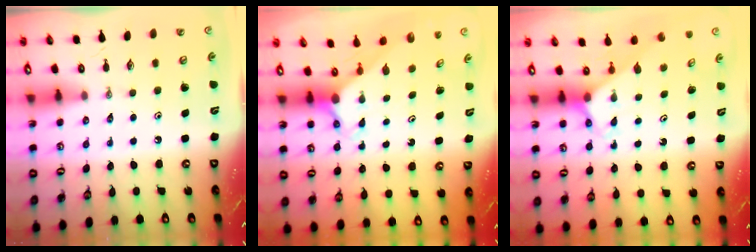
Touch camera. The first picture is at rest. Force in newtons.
{"total": 2.6, "press": 2.6, "slide": 0.2}
{"total": 2.6, "press": 2.6, "slide": 0.2}